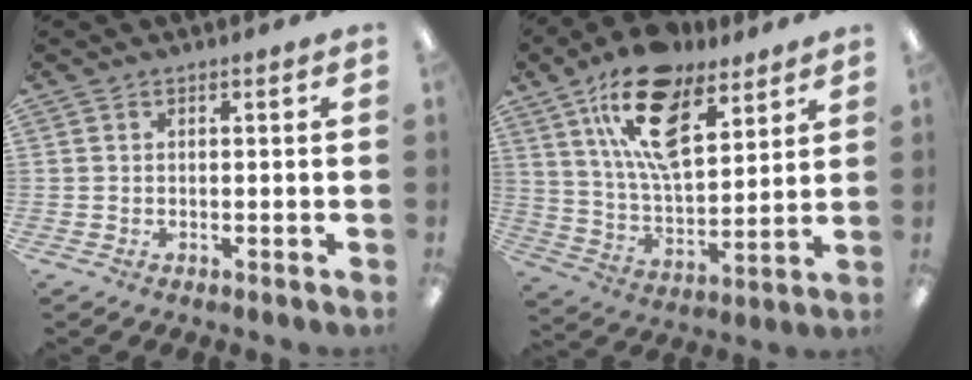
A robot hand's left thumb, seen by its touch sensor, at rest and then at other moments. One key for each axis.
{"total": 19.1, "fx": 11.7, "fy": 8.9, "fz": 12.2, "tx": -0.219, "ty": -0.042, "tz": 0.208}